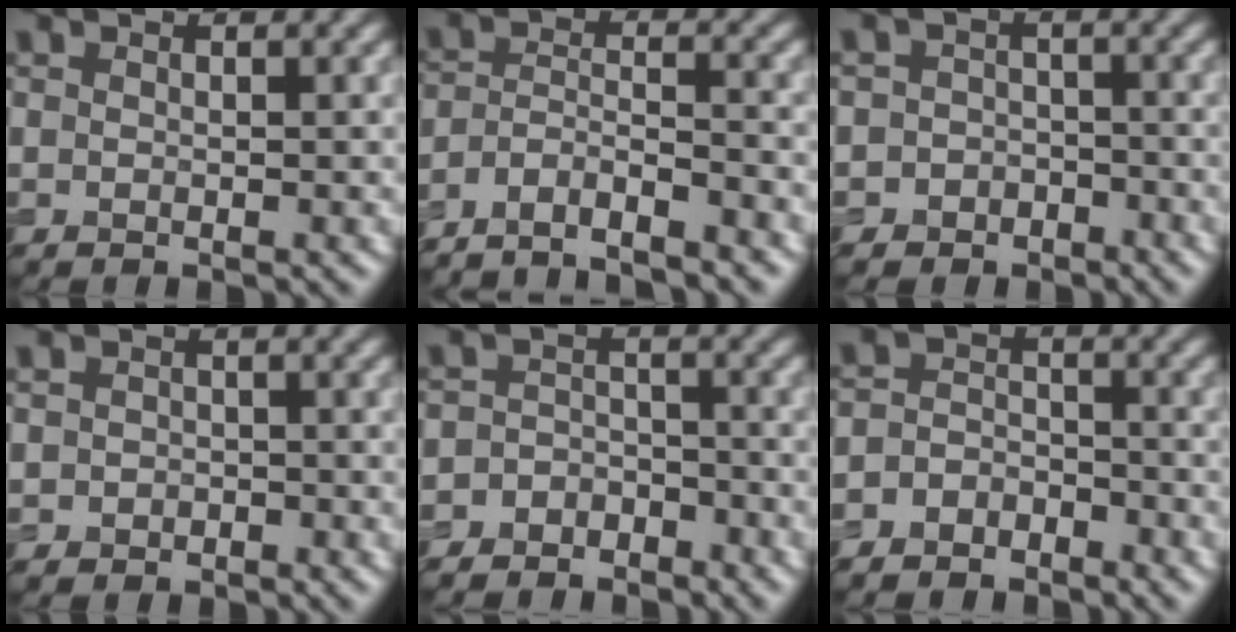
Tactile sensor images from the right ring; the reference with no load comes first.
{"total": 5.8, "force": [-5.2, 1.1, 2.4], "torque": [-0.042, -0.004, -0.096]}
{"total": 3.8, "force": [-2.0, 3.2, -0.1], "torque": [0.046, 0.002, -0.048]}
{"total": 1.2, "force": [-0.4, 1.1, 0.2], "torque": [0.008, 0.000, -0.009]}
{"total": 4.5, "force": [-3.8, 2.4, 0.2], "torque": [0.025, 0.005, -0.065]}
{"total": 3.4, "force": [-2.8, 2.0, 0.6], "torque": [0.002, 0.006, -0.060]}